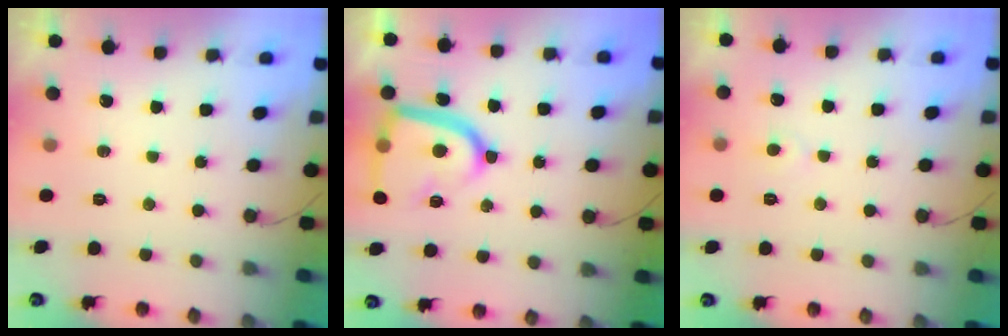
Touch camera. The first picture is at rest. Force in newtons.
{"total": 17.2, "press": 17.1, "slide": 1.6}
{"total": 3.1, "press": 3.1, "slide": 0.3}